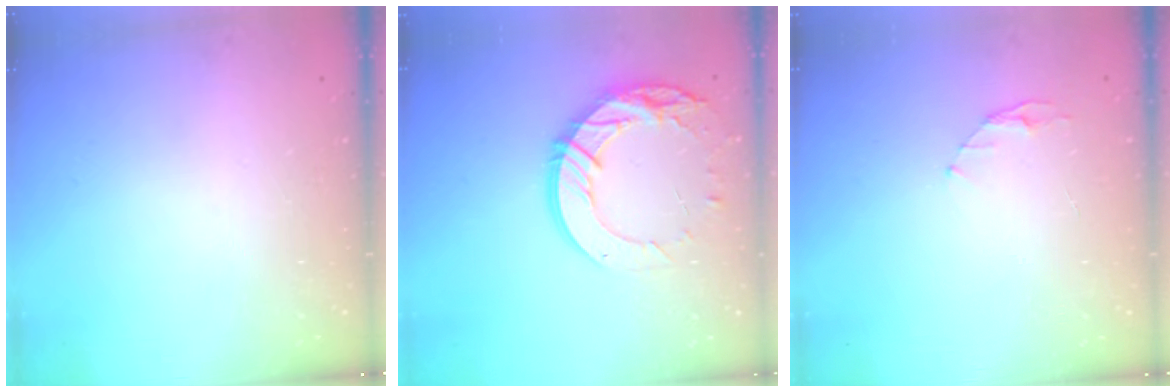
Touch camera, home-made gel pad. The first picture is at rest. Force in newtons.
{"total": 16.8, "press": 16.8, "slide": 1.4}
{"total": 3.9, "press": 3.9, "slide": 0.5}